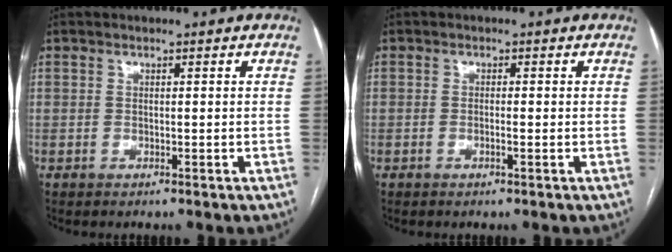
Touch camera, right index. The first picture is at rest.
{"total": 1.0, "force": [-0.4, 0.1, 0.9], "torque": [-0.018, 0.000, -0.006]}